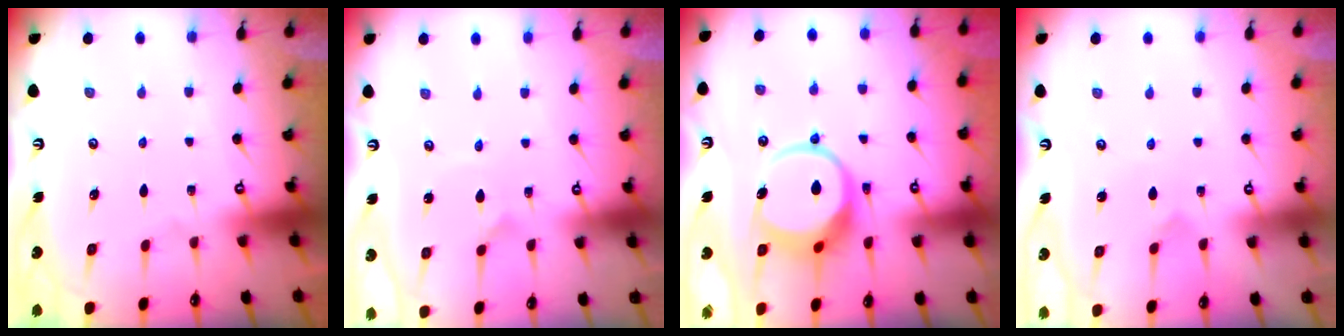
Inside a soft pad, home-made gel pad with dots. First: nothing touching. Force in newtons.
{"total": 1.2, "press": 1.2, "slide": 0.0}
{"total": 10.6, "press": 10.4, "slide": 1.5}
{"total": 2.3, "press": 2.3, "slide": 0.2}